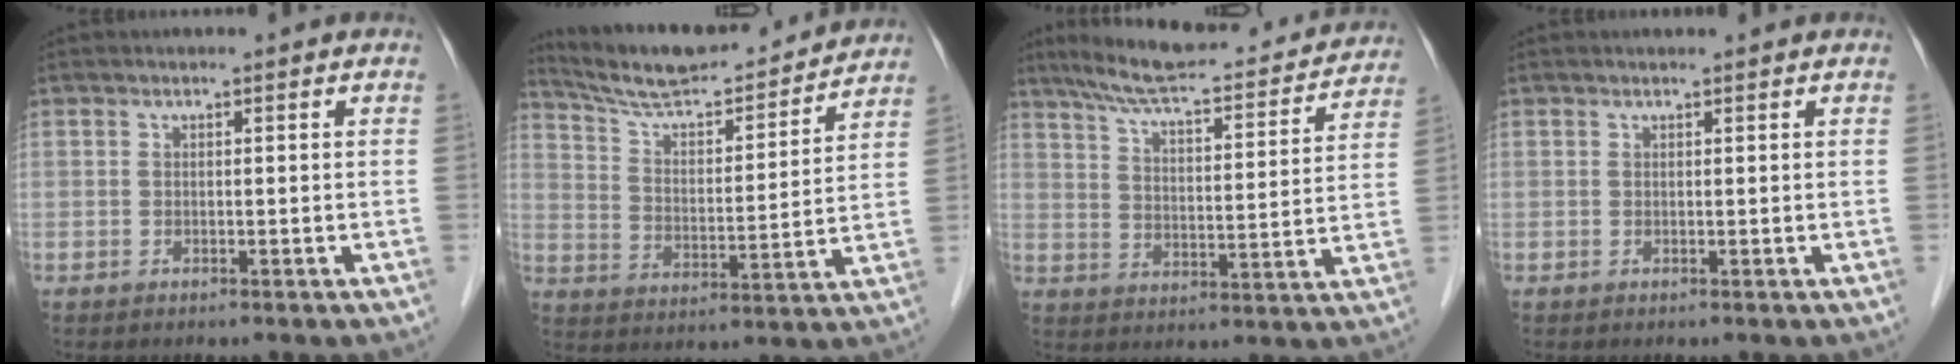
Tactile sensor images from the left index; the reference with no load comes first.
{"total": 18.4, "force": [17.2, 2.6, 6.0], "torque": [-0.098, 0.003, 0.263]}
{"total": 20.8, "force": [18.9, 3.1, 8.2], "torque": [-0.128, 0.005, 0.261]}
{"total": 1.0, "force": [0.9, 0.0, 0.3], "torque": [-0.007, 0.006, 0.016]}